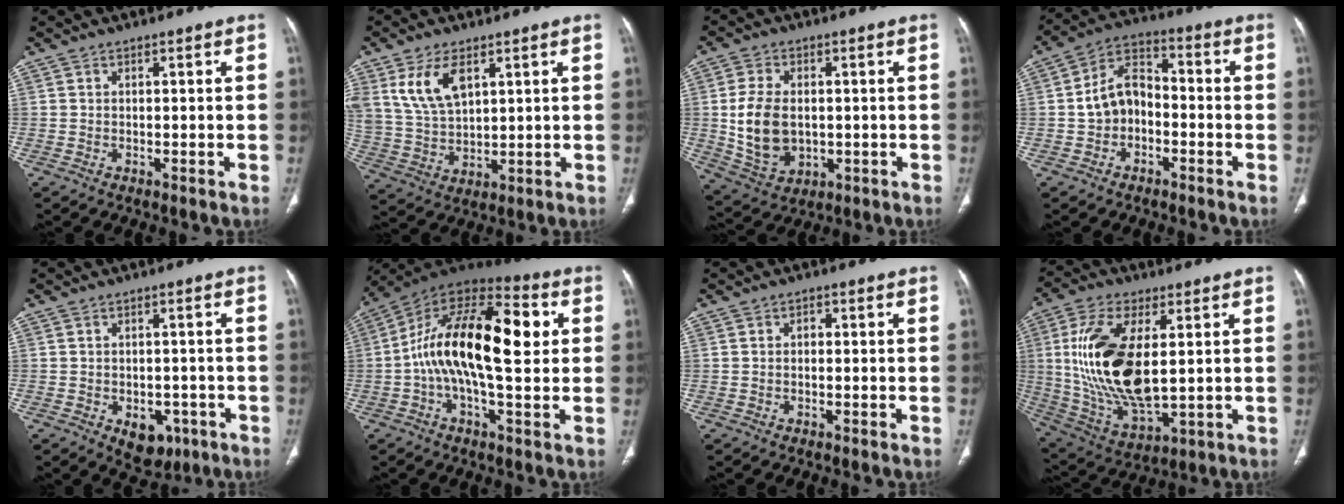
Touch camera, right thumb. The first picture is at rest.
{"total": 10.4, "force": [4.8, 5.7, 7.2], "torque": [-0.135, -0.014, 0.107]}
{"total": 11.5, "force": [-0.1, 7.8, 8.5], "torque": [-0.152, -0.005, 0.014]}
{"total": 9.0, "force": [-1.7, 6.5, 6.0], "torque": [-0.090, 0.039, -0.045]}
{"total": 6.5, "force": [-2.7, 4.4, 3.9], "torque": [-0.027, 0.012, -0.024]}
{"total": 22.1, "force": [1.8, 9.5, 19.9], "torque": [-0.326, 0.033, 0.016]}
{"total": 1.2, "force": [0.0, 0.8, 0.8], "torque": [-0.010, 0.006, -0.002]}
{"total": 20.1, "force": [2.6, 9.3, 17.6], "torque": [-0.355, -0.019, 0.060]}